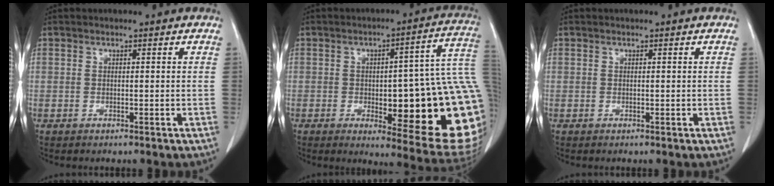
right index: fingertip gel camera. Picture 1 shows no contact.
{"total": 25.4, "force": [-2.4, 5.5, 24.7], "torque": [-0.217, 0.019, -0.016]}
{"total": 0.0}